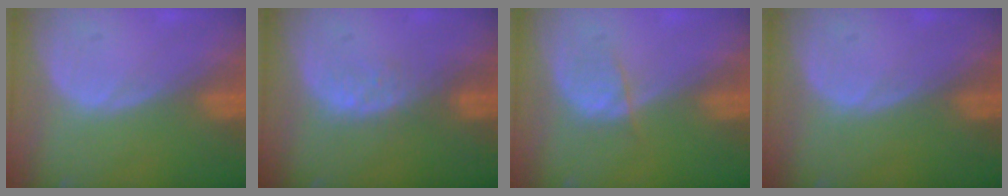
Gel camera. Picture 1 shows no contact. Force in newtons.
{"total": 2.8, "press": 2.8, "slide": 0.3}
{"total": 2.1, "press": 2.1, "slide": 0.3}
{"total": 0.0}